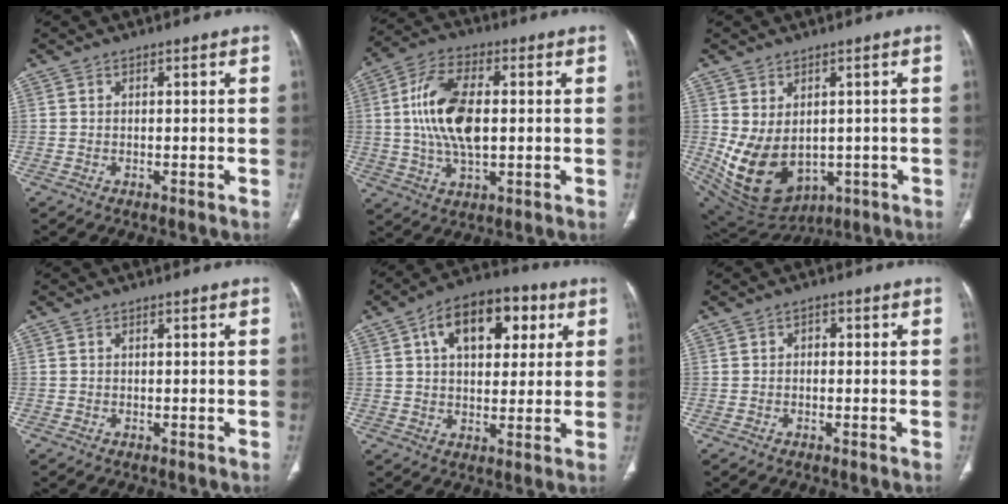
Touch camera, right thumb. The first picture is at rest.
{"total": 14.1, "force": [1.0, 7.1, 12.1], "torque": [-0.238, 0.010, 0.017]}
{"total": 13.3, "force": [-1.2, 9.6, 9.2], "torque": [-0.150, -0.009, 0.020]}
{"total": 0.0}
{"total": 15.1, "force": [5.4, 8.8, 11.1], "torque": [-0.132, 0.008, 0.079]}
{"total": 1.4, "force": [-0.1, 1.1, 0.9], "torque": [-0.004, 0.005, -0.007]}